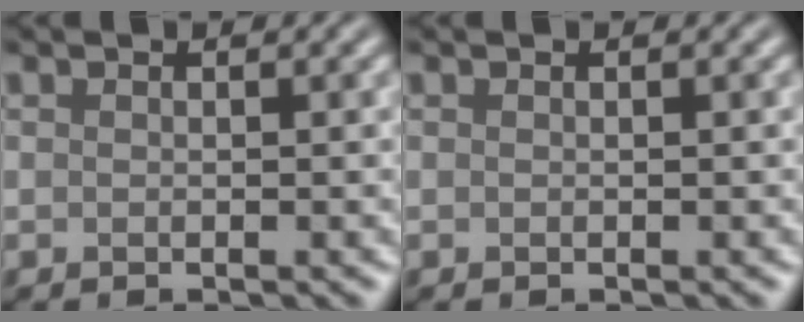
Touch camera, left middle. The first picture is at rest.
{"total": 0.0}